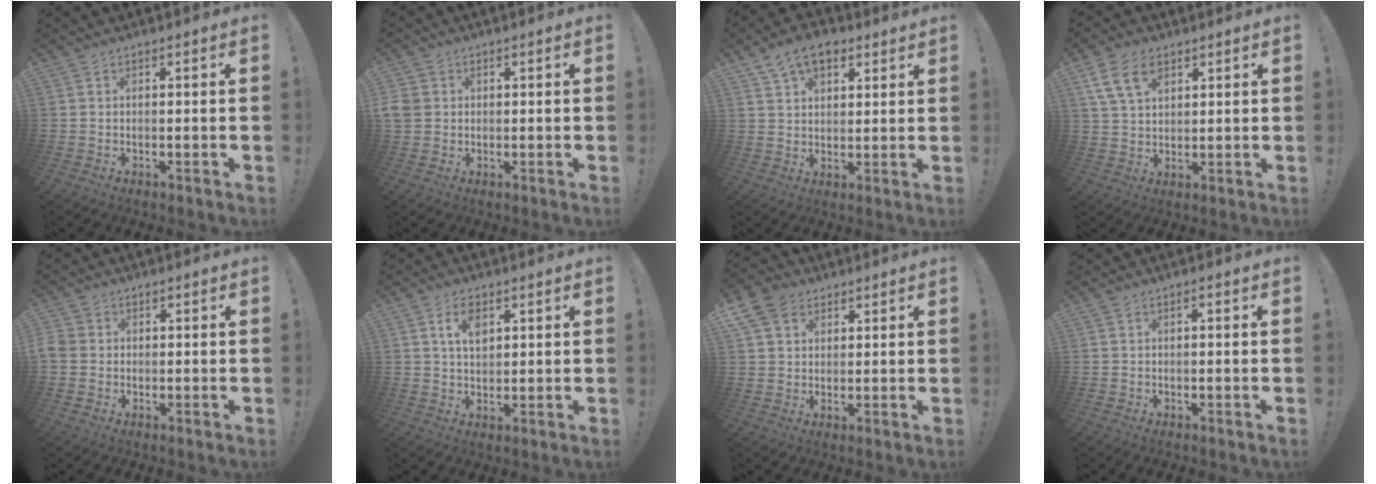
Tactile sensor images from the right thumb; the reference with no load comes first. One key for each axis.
{"total": 4.3, "fx": 0.7, "fy": 3.8, "fz": 1.7, "tx": -0.043, "ty": 0.002, "tz": 0.014}
{"total": 9.1, "fx": 5.5, "fy": 5.4, "fz": 4.8, "tx": -0.076, "ty": -0.015, "tz": 0.105}
{"total": 10.1, "fx": 5.1, "fy": 6.3, "fz": 6.0, "tx": -0.104, "ty": -0.006, "tz": 0.101}
{"total": 3.1, "fx": -0.2, "fy": 2.8, "fz": 1.1, "tx": -0.031, "ty": 0.007, "tz": -0.003}
{"total": 6.2, "fx": 2.4, "fy": 3.7, "fz": 4.4, "tx": -0.070, "ty": -0.002, "tz": 0.042}
{"total": 8.8, "fx": 4.3, "fy": 6.5, "fz": 4.0, "tx": -0.068, "ty": -0.009, "tz": 0.089}
{"total": 0.8, "fx": -0.7, "fy": 0.2, "fz": 0.4, "tx": -0.007, "ty": 0.003, "tz": -0.012}